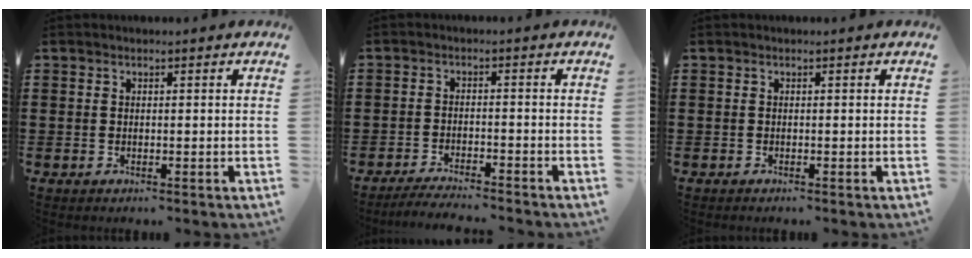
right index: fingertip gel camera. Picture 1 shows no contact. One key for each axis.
{"total": 3.1, "fx": -3.0, "fy": -0.2, "fz": 0.7, "tx": -0.013, "ty": -0.002, "tz": -0.060}
{"total": 0.0}